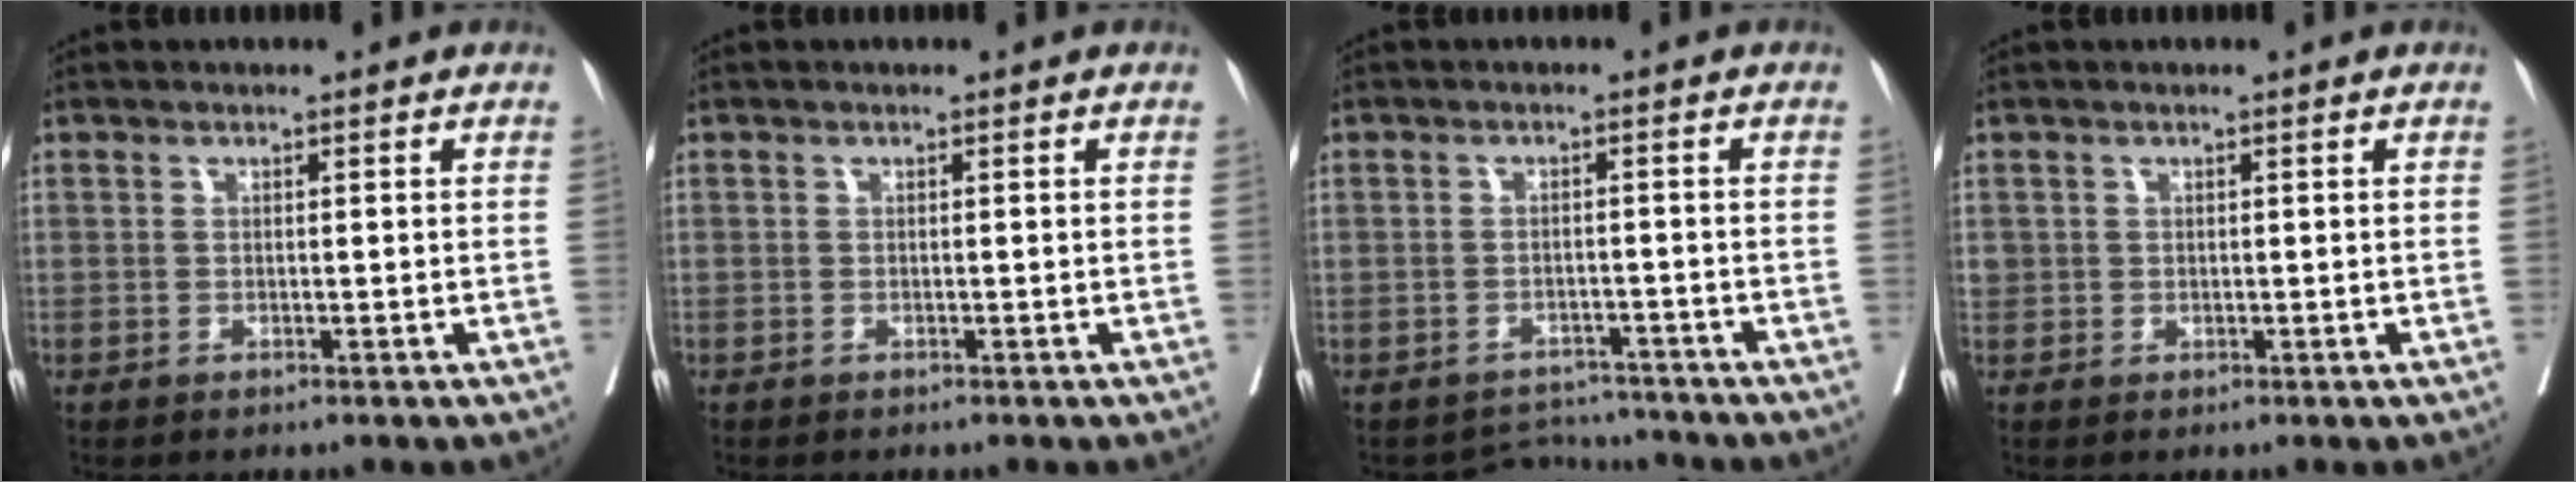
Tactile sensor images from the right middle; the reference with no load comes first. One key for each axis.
{"total": 0.0}
{"total": 4.2, "fx": -3.8, "fy": 0.8, "fz": -1.5, "tx": 0.022, "ty": 0.013, "tz": -0.053}
{"total": 1.1, "fx": 0.1, "fy": 1.1, "fz": 0.2, "tx": 0.003, "ty": 0.006, "tz": 0.002}